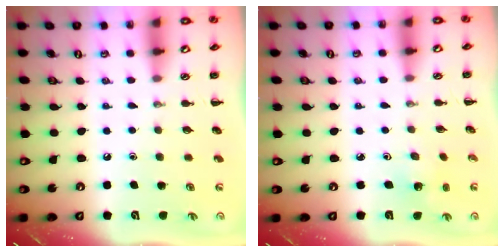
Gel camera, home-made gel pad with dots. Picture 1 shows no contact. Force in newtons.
{"total": 1.6, "press": 1.5, "slide": 0.6}